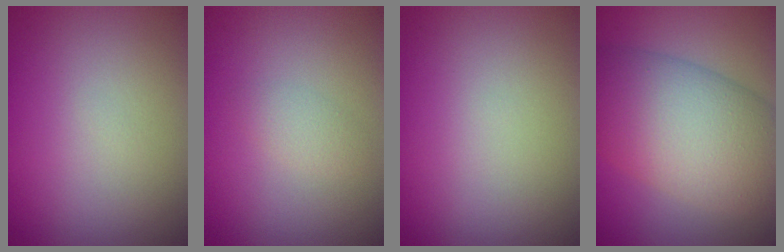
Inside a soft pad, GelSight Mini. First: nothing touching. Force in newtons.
{"total": 1.3, "press": 1.3, "slide": 0.0}
{"total": 0.0}
{"total": 10.7, "press": 10.7, "slide": 0.5}